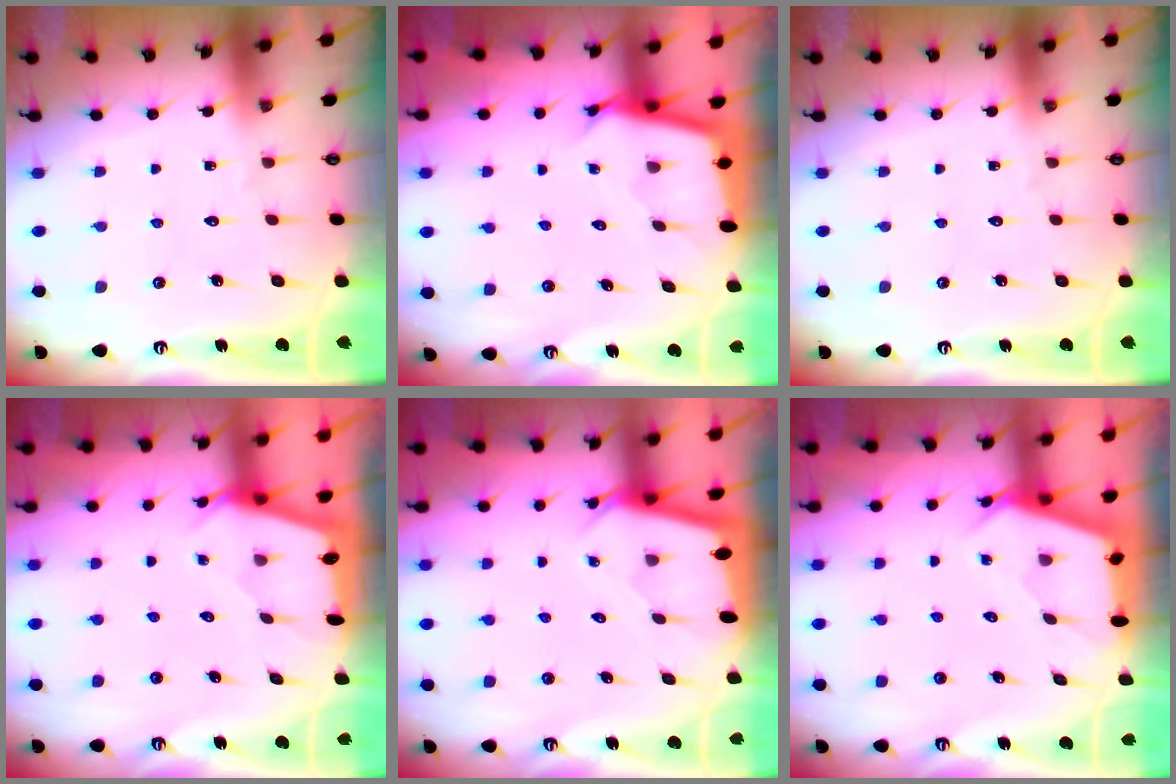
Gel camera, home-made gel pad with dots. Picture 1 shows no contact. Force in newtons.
{"total": 2.5, "press": 2.5, "slide": 0.1}
{"total": 0.0}
{"total": 2.2, "press": 2.2, "slide": 0.3}
{"total": 2.3, "press": 2.3, "slide": 0.1}
{"total": 3.0, "press": 2.9, "slide": 0.3}